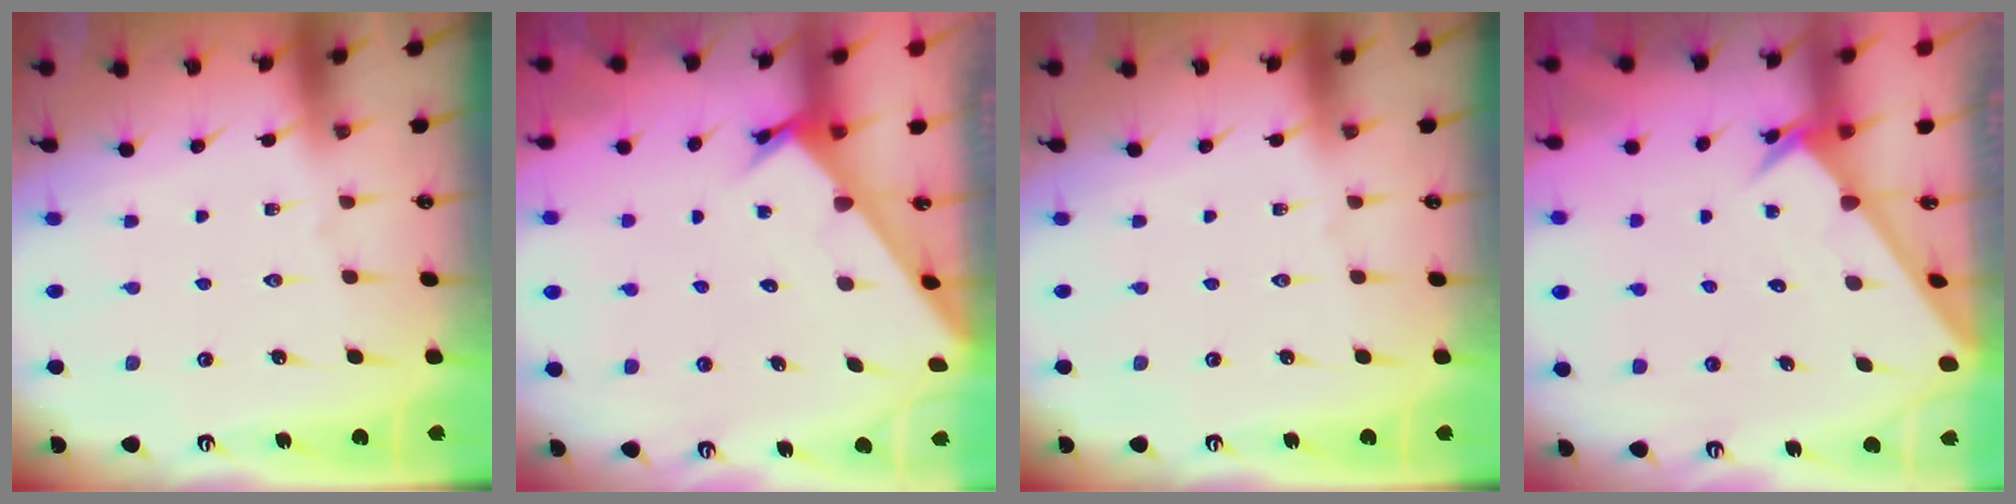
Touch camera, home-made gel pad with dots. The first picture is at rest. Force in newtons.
{"total": 2.3, "press": 2.3, "slide": 0.1}
{"total": 0.0}
{"total": 2.4, "press": 2.4, "slide": 0.2}